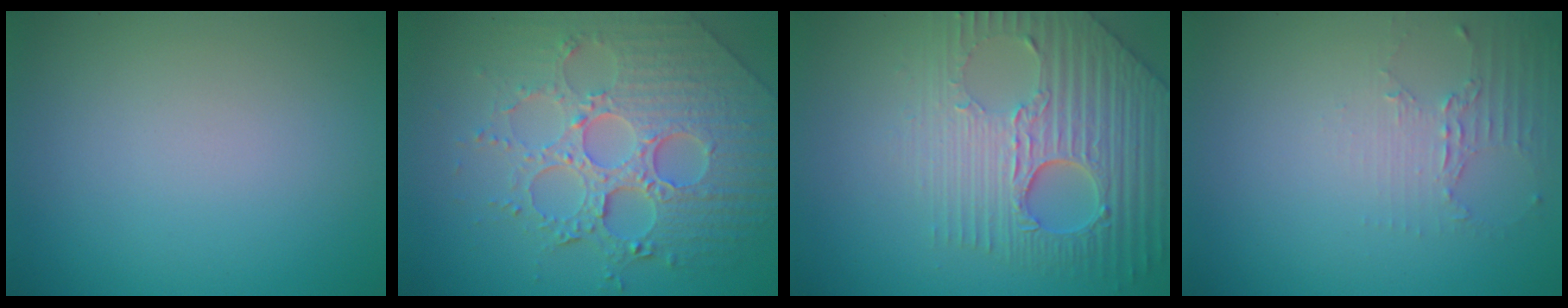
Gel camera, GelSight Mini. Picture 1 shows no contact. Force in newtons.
{"total": 8.2, "press": 5.9, "slide": 5.6}
{"total": 6.7, "press": 5.5, "slide": 4.0}
{"total": 2.0, "press": 1.5, "slide": 1.4}